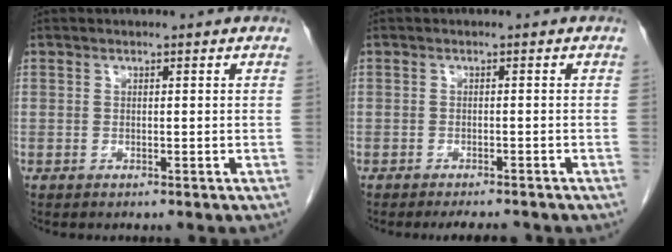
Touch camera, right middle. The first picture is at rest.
{"total": 4.1, "force": [-3.7, 0.7, 1.5], "torque": [-0.019, -0.007, -0.049]}